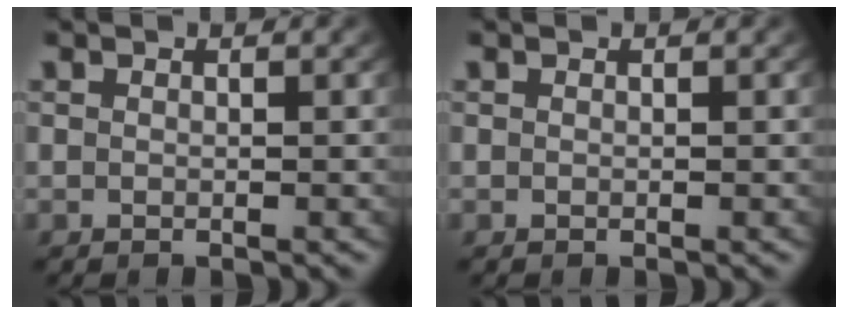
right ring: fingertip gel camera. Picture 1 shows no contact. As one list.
[{"total": 0.0}]